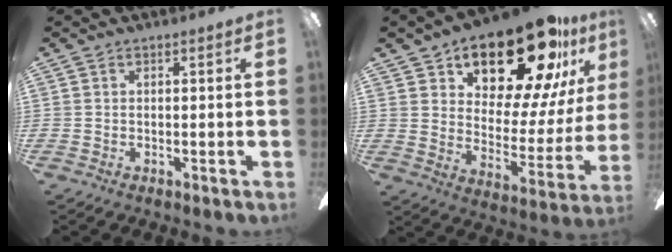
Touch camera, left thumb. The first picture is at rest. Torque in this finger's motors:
{"motor_torque": [2.44, 2.57, 1.39, -1.38, 0.14]}